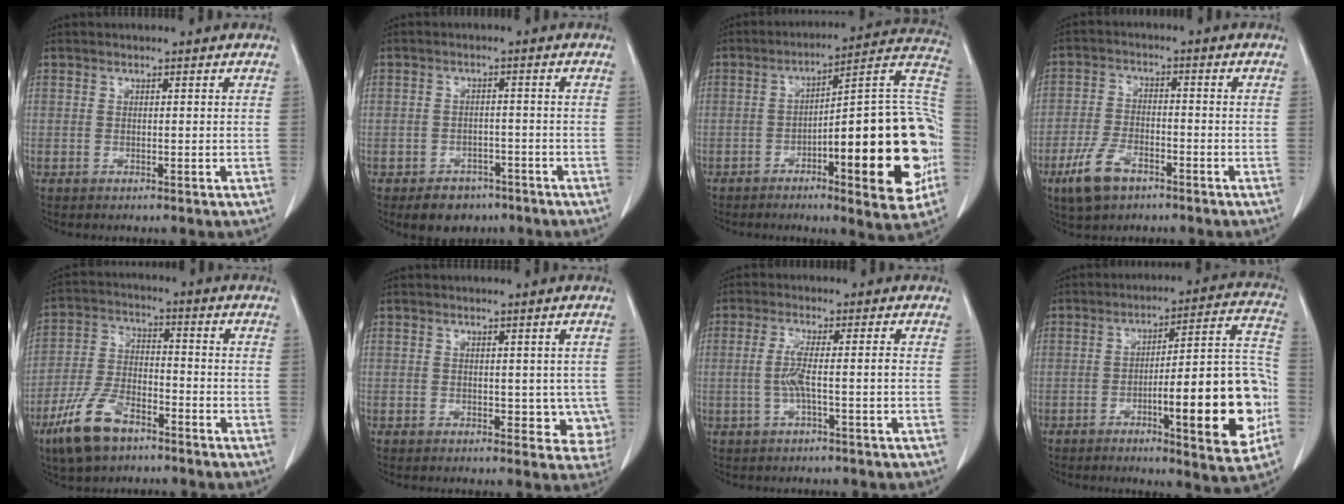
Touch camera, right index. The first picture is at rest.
{"total": 4.9, "force": [-3.3, 3.4, 1.3], "torque": [-0.017, 0.007, -0.043]}
{"total": 23.7, "force": [-5.8, 4.1, 22.6], "torque": [-0.252, 0.025, -0.073]}
{"total": 7.1, "force": [-4.3, 3.5, 4.5], "torque": [-0.098, -0.004, -0.076]}
{"total": 10.4, "force": [-6.7, 4.5, 6.6], "torque": [-0.146, -0.006, -0.127]}
{"total": 4.2, "force": [0.2, 2.9, 3.1], "torque": [-0.011, -0.001, 0.006]}
{"total": 3.9, "force": [-0.8, -0.2, 3.8], "torque": [-0.080, 0.004, -0.015]}
{"total": 19.9, "force": [-5.4, 3.1, 18.8], "torque": [-0.215, 0.025, -0.069]}